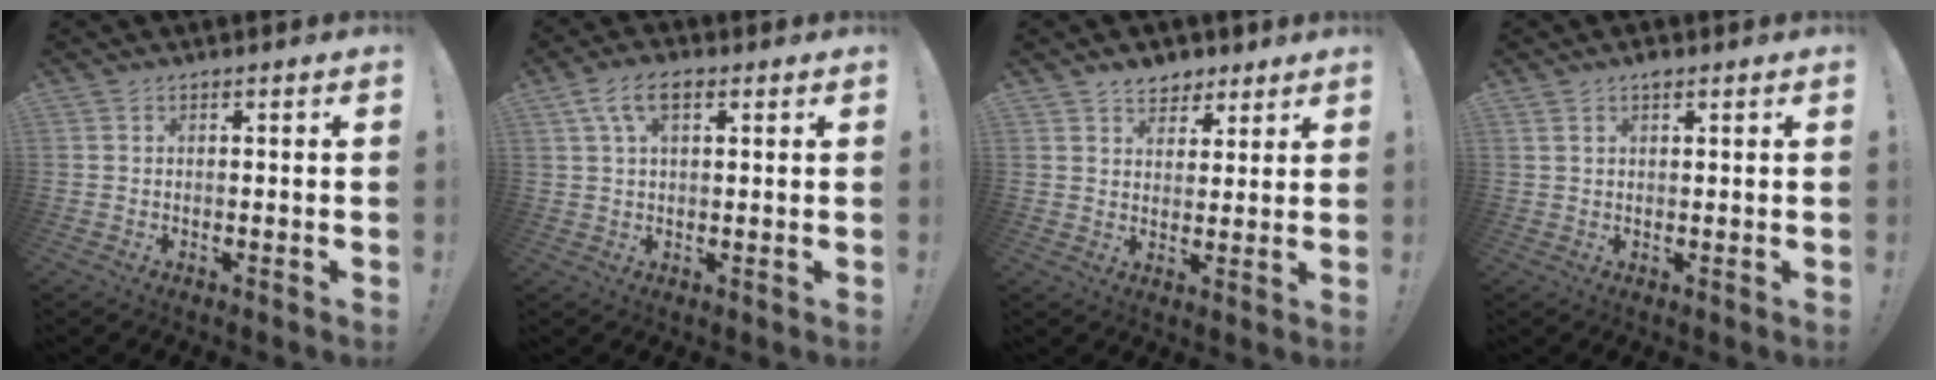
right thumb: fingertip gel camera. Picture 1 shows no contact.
{"total": 7.5, "force": [3.1, 3.8, 5.7], "torque": [-0.104, 0.008, 0.060]}
{"total": 6.1, "force": [4.3, 4.2, 1.2], "torque": [-0.003, -0.028, 0.080]}
{"total": 2.3, "force": [1.4, 1.1, 1.4], "torque": [-0.021, -0.002, 0.026]}